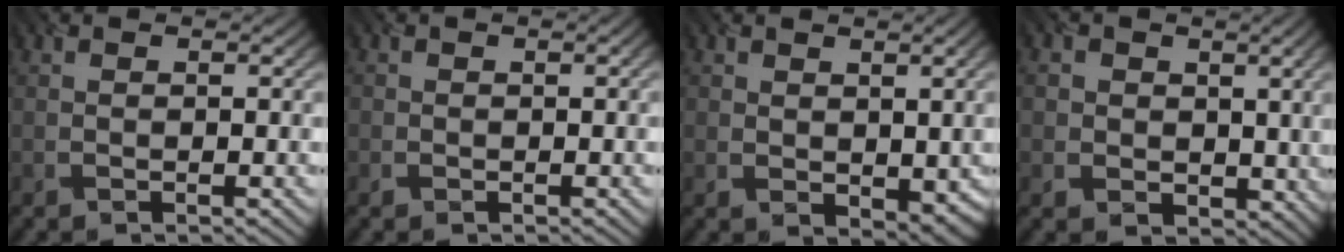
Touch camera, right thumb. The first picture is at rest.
{"total": 0.8, "force": [-0.4, 0.7, -0.1], "torque": [0.004, -0.004, -0.006]}
{"total": 3.0, "force": [0.6, 2.2, 1.9], "torque": [-0.036, -0.013, 0.018]}
{"total": 3.3, "force": [0.3, 3.2, 0.9], "torque": [-0.031, -0.012, 0.009]}